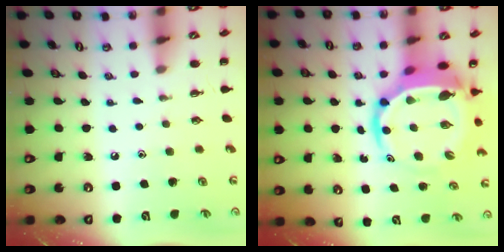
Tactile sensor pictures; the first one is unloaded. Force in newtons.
{"total": 9.1, "press": 8.7, "slide": 2.5}